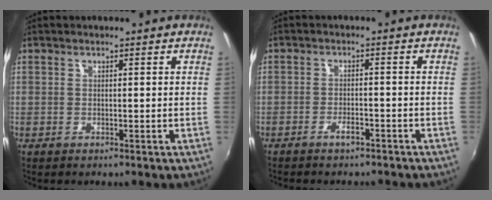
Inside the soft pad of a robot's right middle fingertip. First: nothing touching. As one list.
[{"total": 2.6, "force": [-2.2, 0.7, 1.2], "torque": [-0.033, 0.003, -0.036]}]